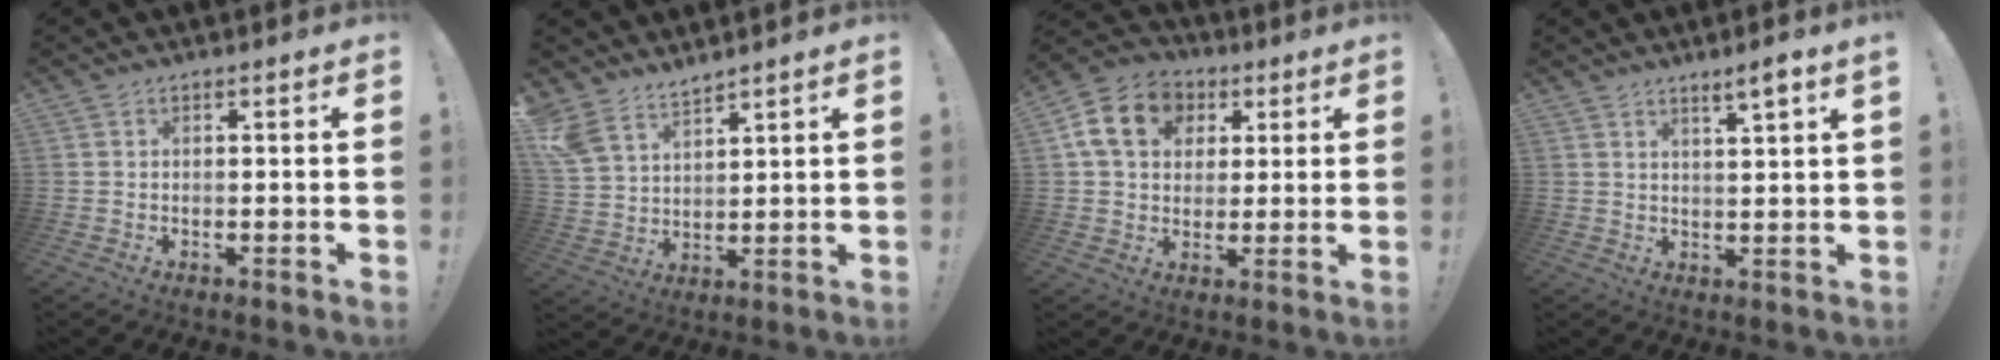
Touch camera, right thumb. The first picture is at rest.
{"total": 8.5, "force": [7.3, 3.7, 2.3], "torque": [-0.058, -0.044, 0.149]}
{"total": 14.6, "force": [4.8, 11.6, 7.4], "torque": [-0.106, -0.003, 0.098]}
{"total": 4.4, "force": [3.1, -0.3, 3.1], "torque": [-0.040, -0.020, 0.047]}